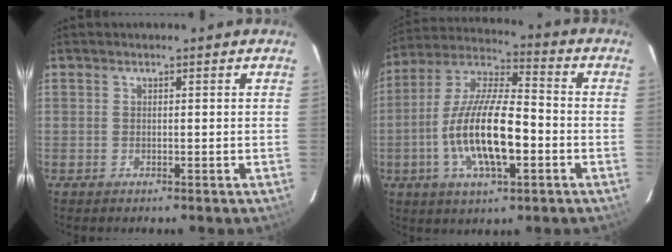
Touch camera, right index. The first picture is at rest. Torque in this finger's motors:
{"motor_torque": [0.74, -0.44, 1.05, 0.21]}